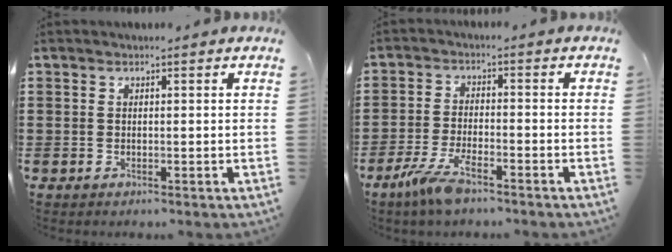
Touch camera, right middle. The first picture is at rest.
{"total": 5.9, "force": [-4.0, 1.0, 4.2], "torque": [-0.102, -0.015, -0.078]}